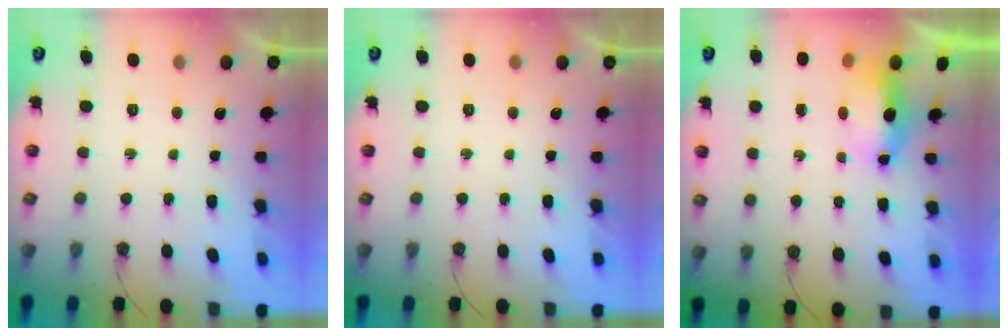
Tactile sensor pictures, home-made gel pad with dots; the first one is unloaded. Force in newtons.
{"total": 0.0}
{"total": 6.5, "press": 6.4, "slide": 1.1}